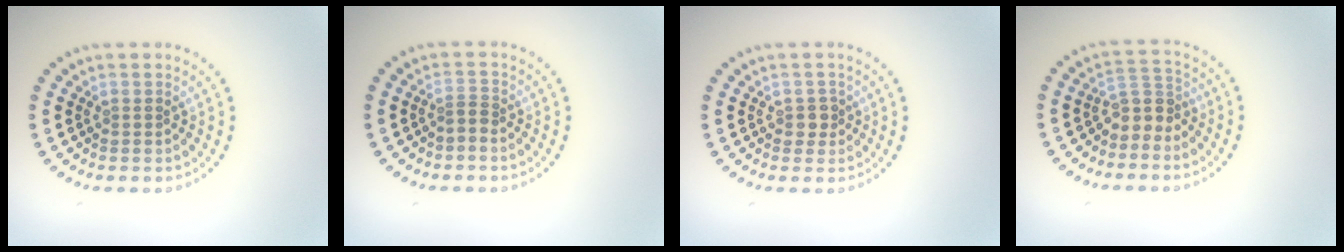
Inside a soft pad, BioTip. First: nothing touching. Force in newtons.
{"total": 1.1, "press": 0.6, "slide": 0.9}
{"total": 1.3, "press": 1.2, "slide": 0.6}
{"total": 2.7, "press": 2.1, "slide": 1.7}